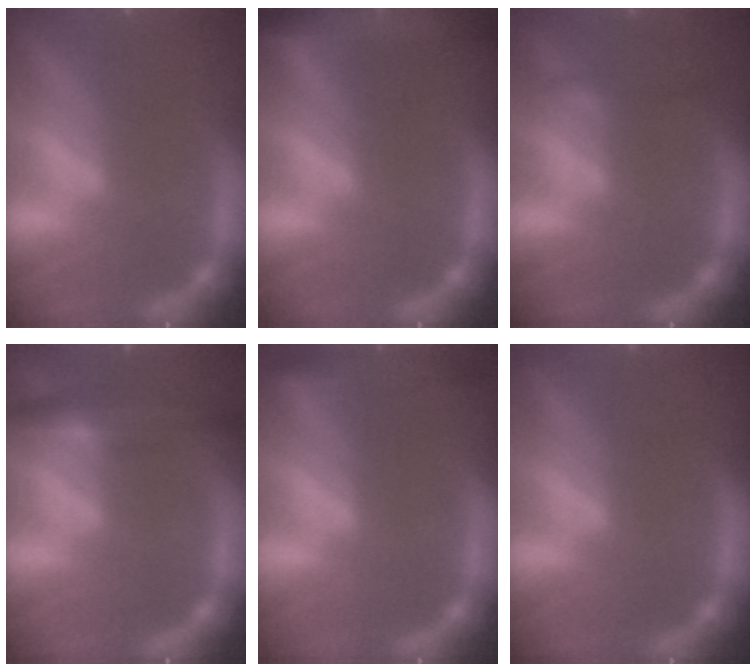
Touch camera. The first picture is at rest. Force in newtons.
{"total": 7.0}
{"total": 1.4}
{"total": 4.5}
{"total": 2.9}
{"total": 0.0}